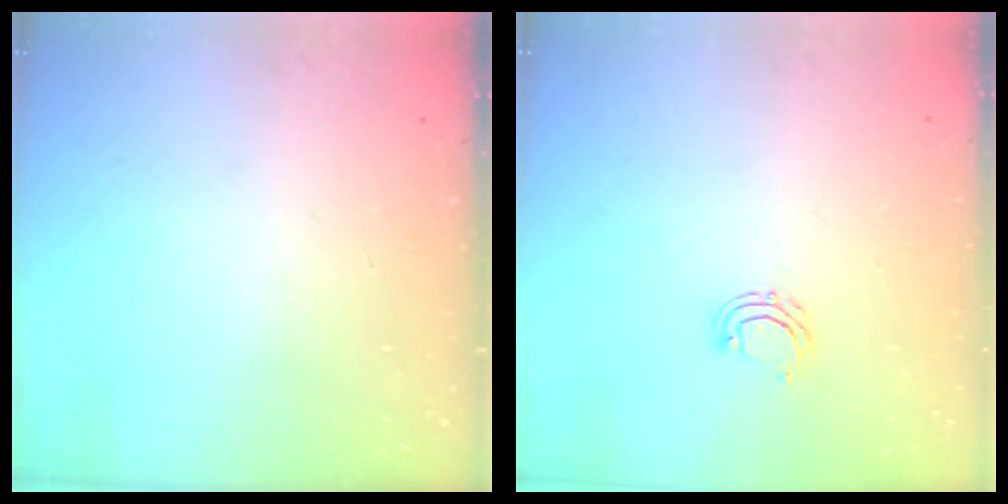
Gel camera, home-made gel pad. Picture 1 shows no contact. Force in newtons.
{"total": 5.2, "press": 5.0, "slide": 1.2}